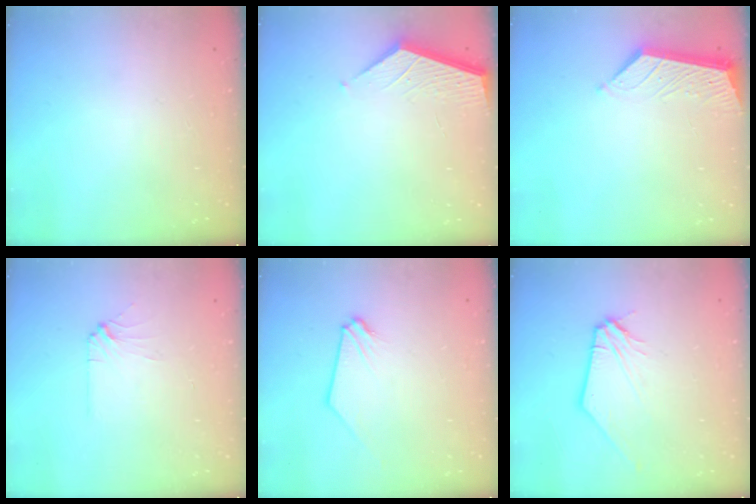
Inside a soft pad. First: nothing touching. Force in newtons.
{"total": 2.1, "press": 2.1, "slide": 0.2}
{"total": 4.7, "press": 4.7, "slide": 0.1}
{"total": 2.9, "press": 2.8, "slide": 0.5}
{"total": 0.0}
{"total": 2.4, "press": 2.3, "slide": 0.4}